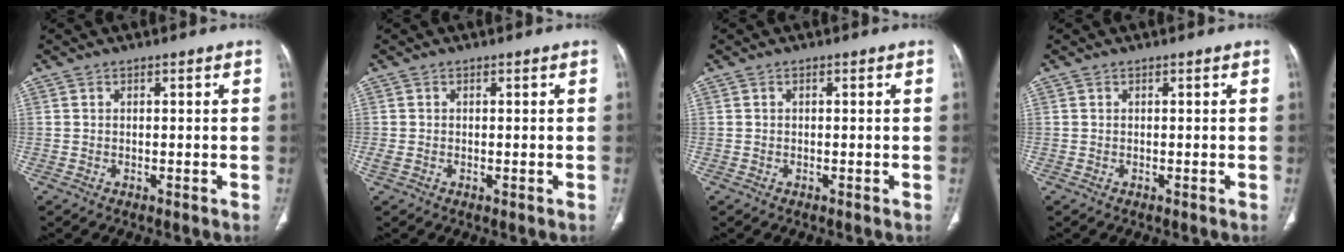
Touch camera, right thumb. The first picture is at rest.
{"total": 1.2, "force": [-0.2, 0.7, 0.9], "torque": [-0.029, -0.001, -0.002]}
{"total": 0.0}
{"total": 0.0}